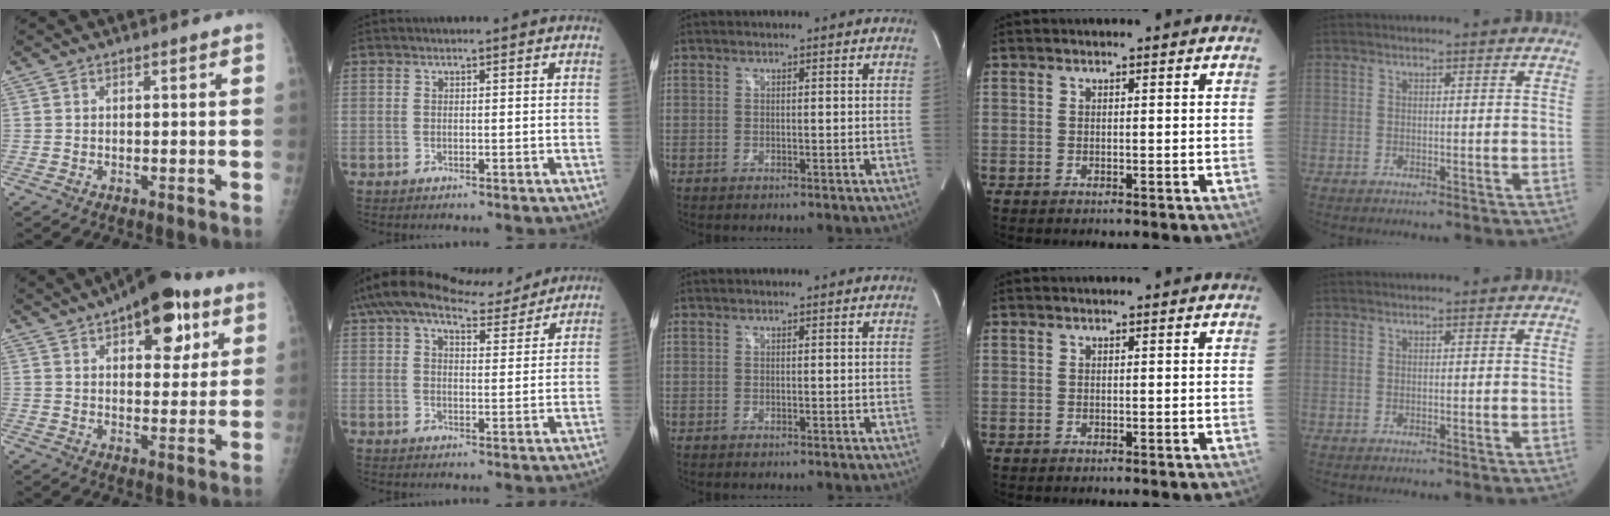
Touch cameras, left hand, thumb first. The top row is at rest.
{"thumb": {"total": 15.0, "force": [7.5, 7.1, 10.9], "torque": [-0.106, -0.017, 0.104]}, "index": {"total": 13.7, "force": [12.1, 3.1, 5.6], "torque": [-0.097, 0.034, 0.180]}}